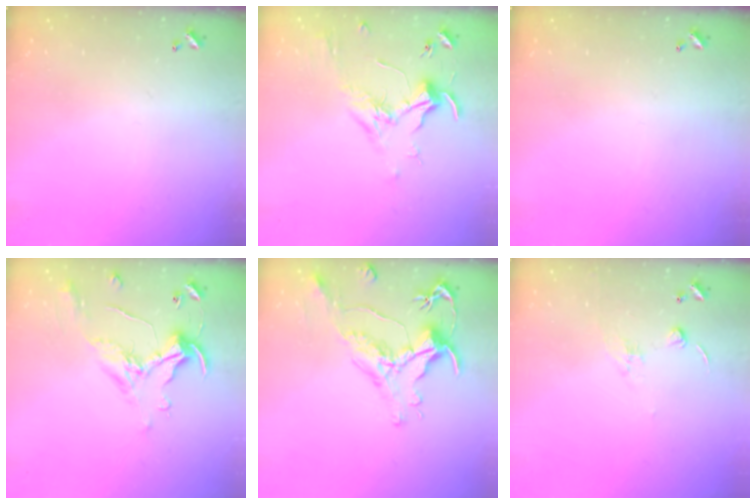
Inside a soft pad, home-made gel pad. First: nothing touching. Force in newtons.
{"total": 1.8, "press": 1.7, "slide": 0.7}
{"total": 0.0}
{"total": 1.1, "press": 0.8, "slide": 0.8}
{"total": 1.8, "press": 1.3, "slide": 1.2}
{"total": 2.3, "press": 2.3, "slide": 0.5}